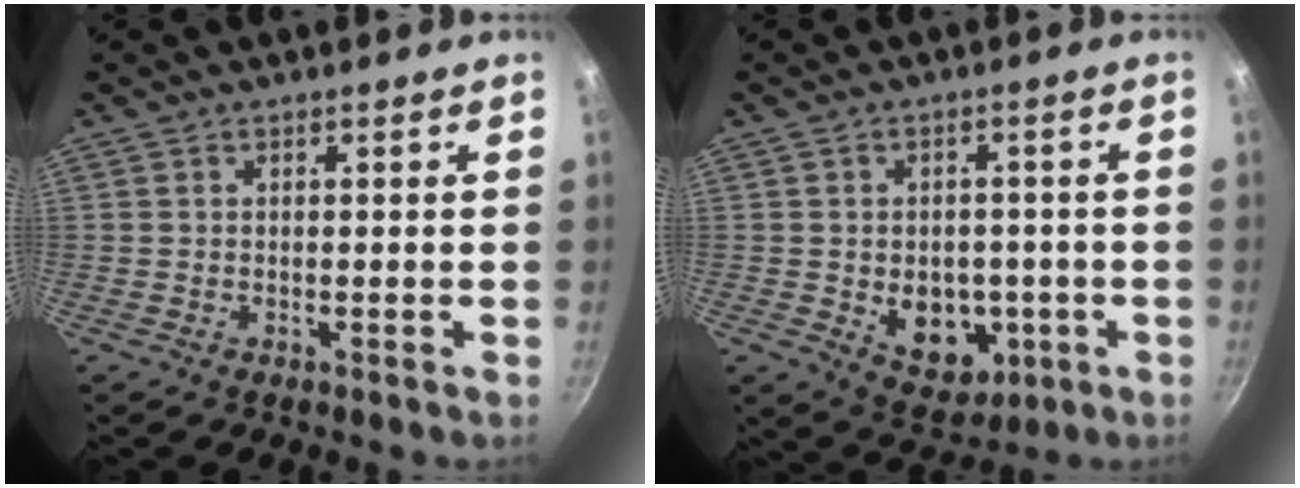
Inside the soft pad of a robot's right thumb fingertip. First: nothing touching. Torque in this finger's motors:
{"motor_torque": [-0.22, 0.51, 0.49, 0.64, 0.12]}